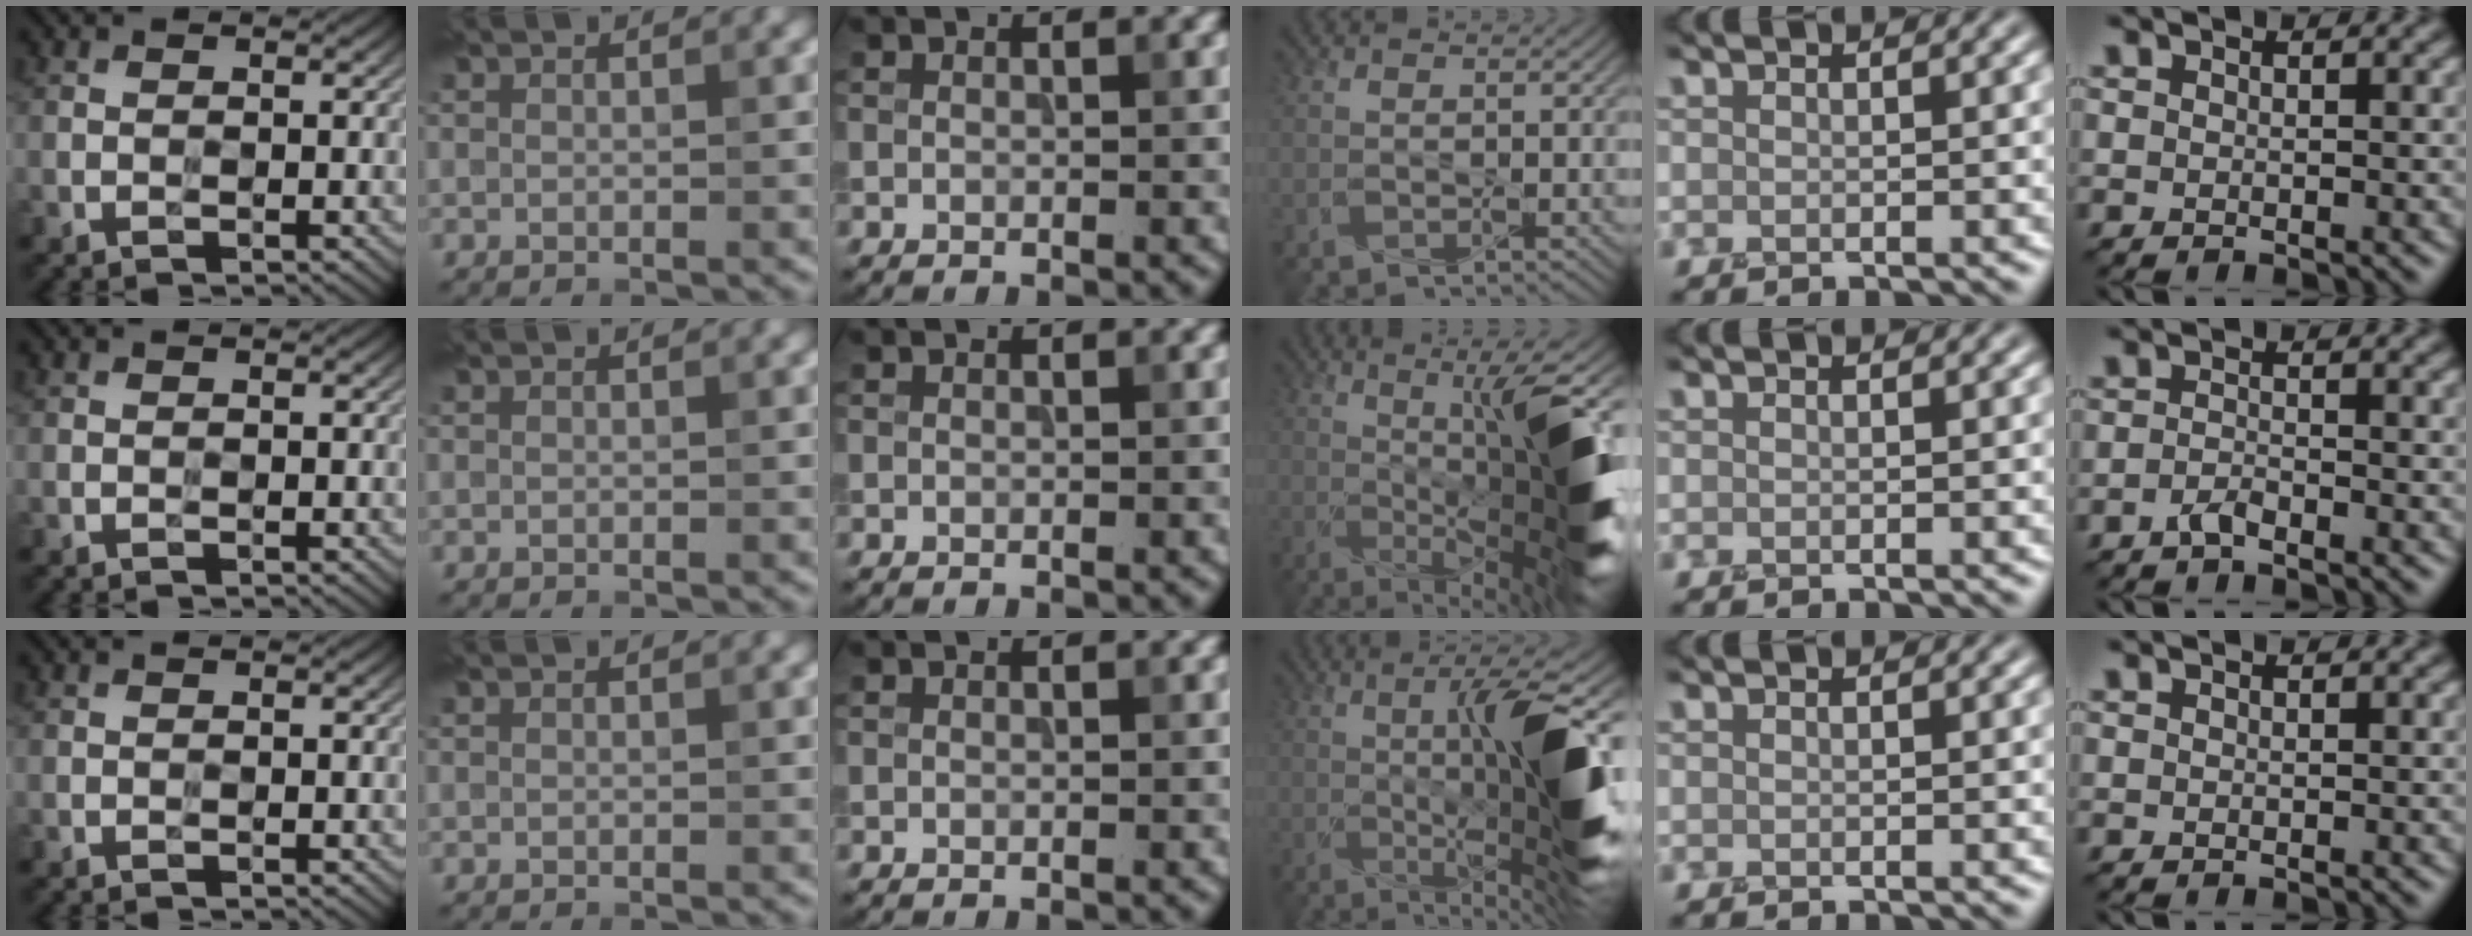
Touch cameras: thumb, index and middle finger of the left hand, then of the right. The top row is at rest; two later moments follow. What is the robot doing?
{"motion": "squeeze", "object": "paper clamp"}